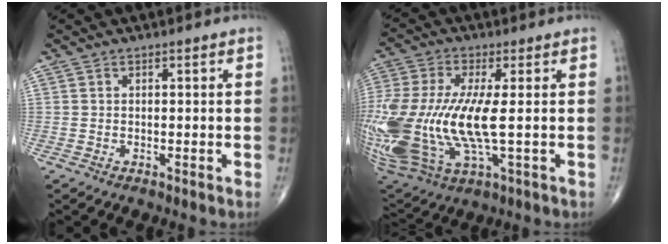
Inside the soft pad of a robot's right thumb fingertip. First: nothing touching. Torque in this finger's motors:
{"motor_torque": [1.80, 1.89, 2.75, 0.01, 0.45]}